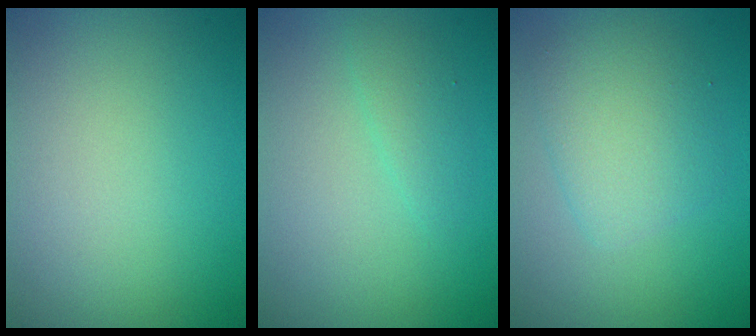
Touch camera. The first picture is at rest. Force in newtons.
{"total": 1.2, "press": 1.2, "slide": 0.1}
{"total": 3.5, "press": 3.5, "slide": 0.1}